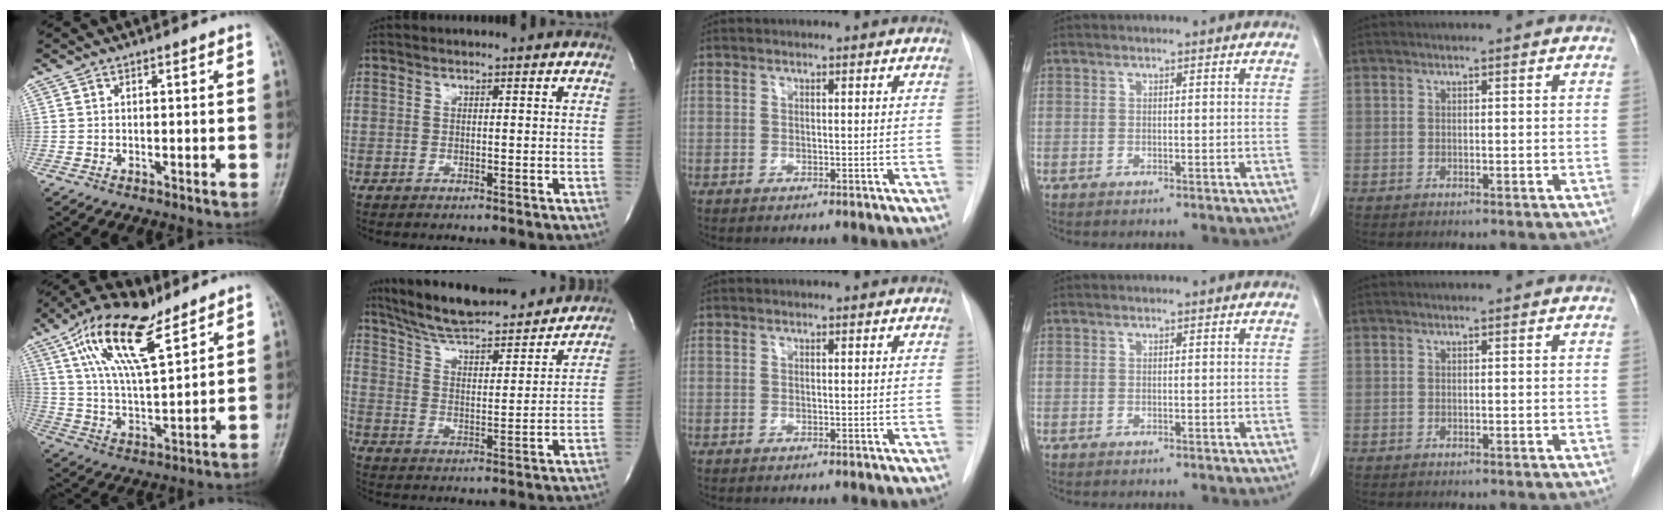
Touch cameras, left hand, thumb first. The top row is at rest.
{"thumb": {"total": 16.3, "force": [9.2, 6.1, 11.9], "torque": [-0.203, -0.025, 0.172]}, "index": {"total": 21.5, "force": [19.4, 3.6, 8.4], "torque": [-0.136, 0.011, 0.286]}}